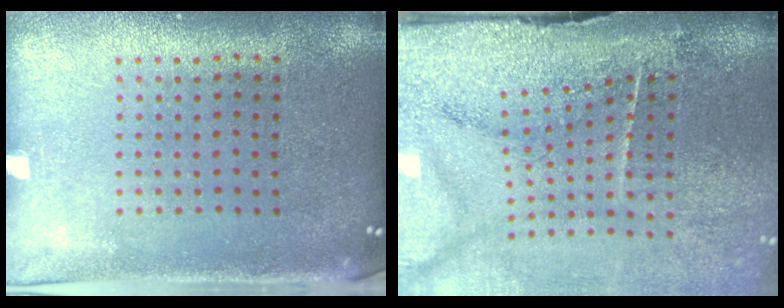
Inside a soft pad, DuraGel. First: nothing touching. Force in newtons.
{"total": 4.7, "press": 3.8, "slide": 2.8}